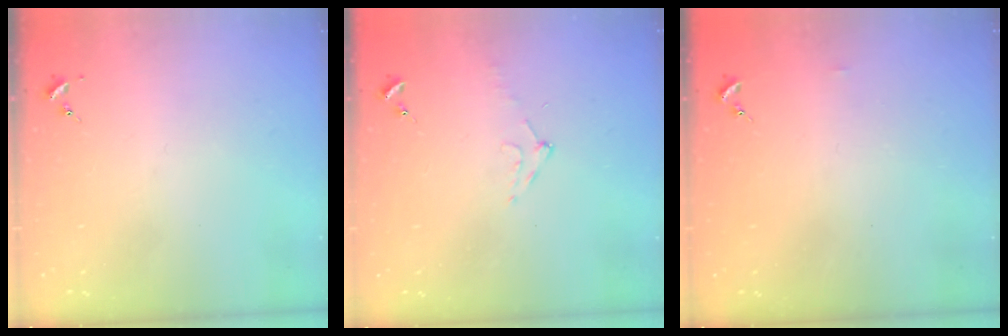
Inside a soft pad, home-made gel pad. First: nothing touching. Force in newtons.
{"total": 6.9, "press": 6.9, "slide": 0.8}
{"total": 3.0, "press": 3.0, "slide": 0.3}